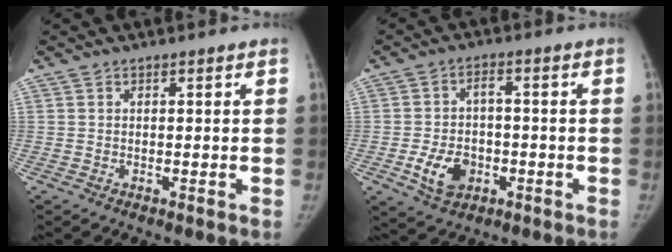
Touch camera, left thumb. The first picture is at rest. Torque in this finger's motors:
{"motor_torque": [-0.09, 0.01, -0.11, 0.15, 0.07]}